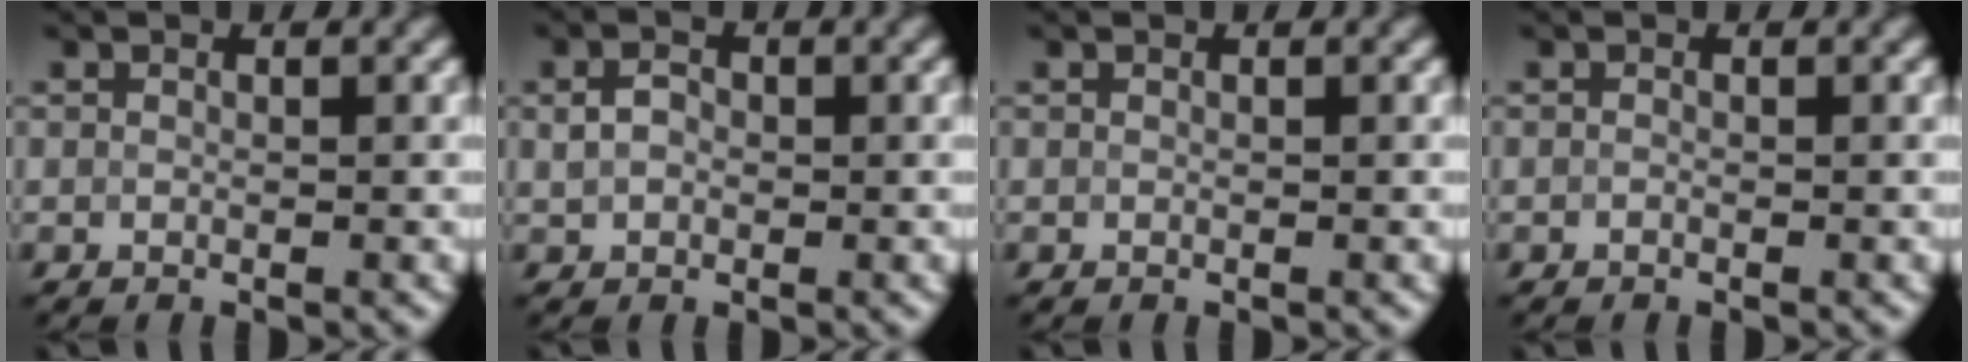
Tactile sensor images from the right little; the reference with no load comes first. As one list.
[{"total": 1.9, "force": [0.3, 1.4, 1.2], "torque": [-0.026, 0.004, 0.002]}, {"total": 0.0}, {"total": 0.0}]